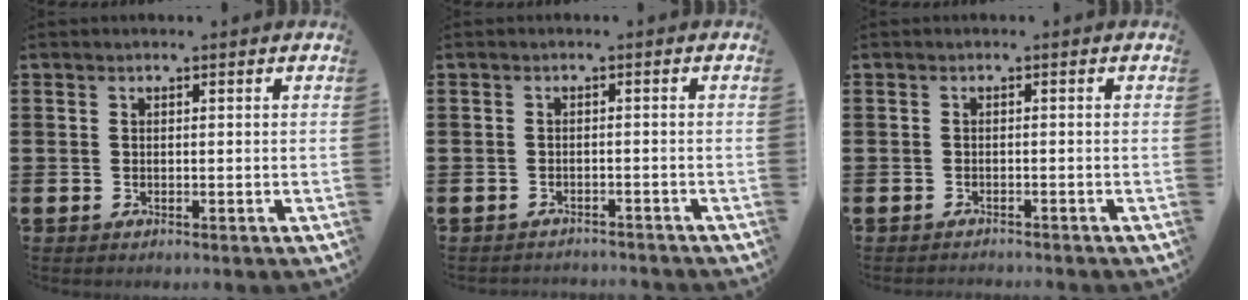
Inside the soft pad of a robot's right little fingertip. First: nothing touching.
{"total": 1.2, "force": [-1.2, 0.0, -0.1], "torque": [-0.001, 0.002, -0.024]}
{"total": 0.8, "force": [-0.7, -0.1, -0.1], "torque": [0.001, 0.000, -0.016]}